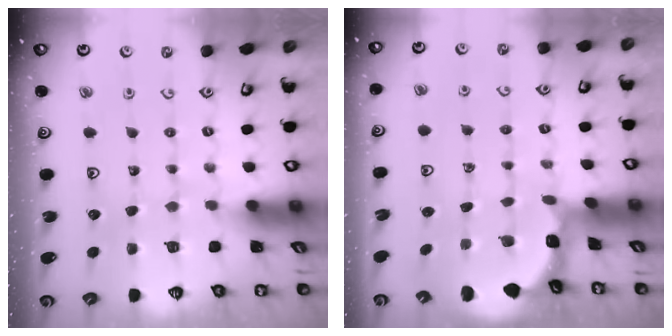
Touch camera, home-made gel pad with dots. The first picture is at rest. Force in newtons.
{"total": 2.0, "press": 2.0, "slide": 0.3}